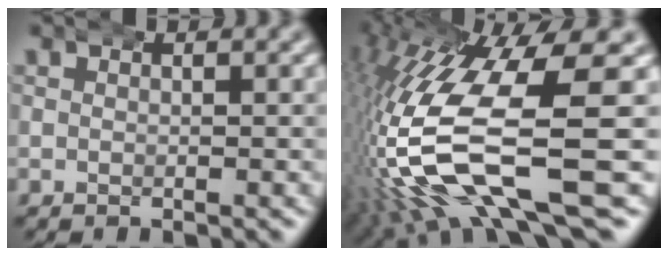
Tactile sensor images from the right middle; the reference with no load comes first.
{"total": 14.3, "force": [-2.1, 6.5, 12.6], "torque": [-0.270, -0.023, -0.020]}